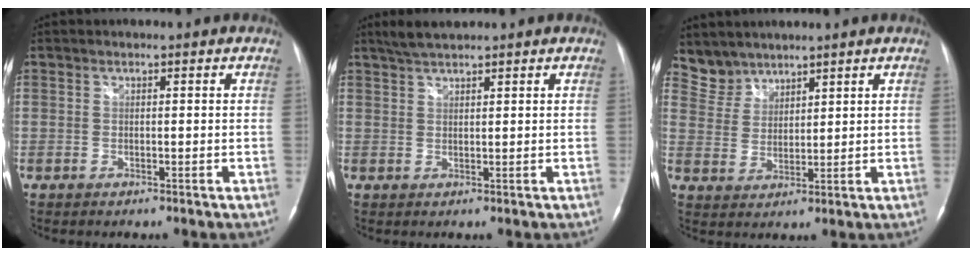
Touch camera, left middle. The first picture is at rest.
{"total": 3.2, "force": [2.8, 0.2, 1.5], "torque": [-0.035, 0.007, 0.057]}
{"total": 4.8, "force": [4.3, 1.9, -0.6], "torque": [0.011, 0.011, 0.096]}